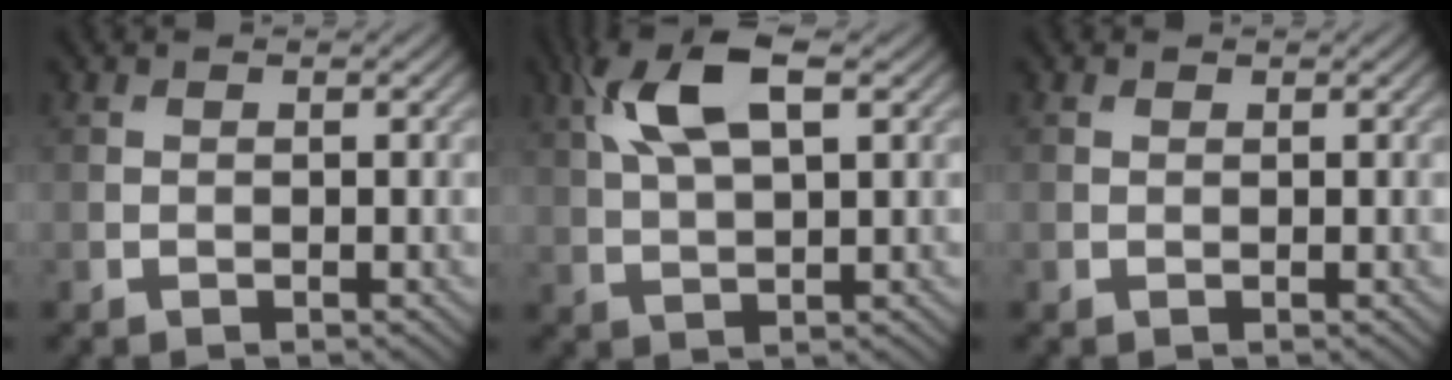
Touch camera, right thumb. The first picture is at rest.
{"total": 9.7, "force": [4.0, 3.7, 8.0], "torque": [-0.172, 0.020, 0.073]}
{"total": 0.0}